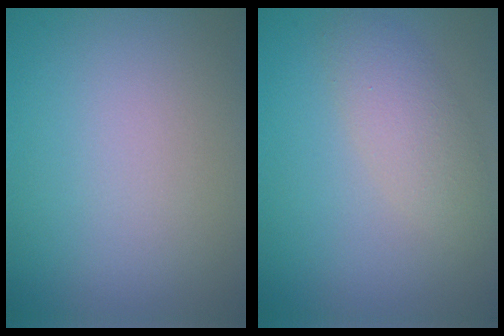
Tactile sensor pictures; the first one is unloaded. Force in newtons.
{"total": 2.9, "press": 2.9, "slide": 0.3}